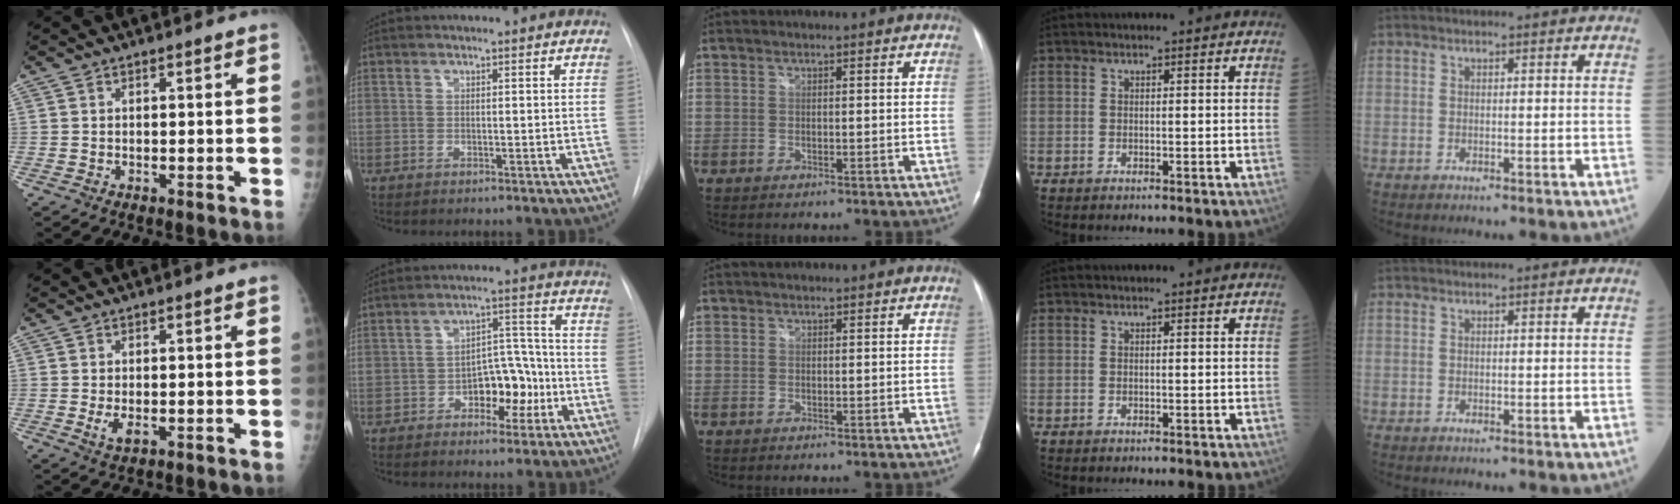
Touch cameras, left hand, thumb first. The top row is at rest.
{"thumb": {"total": 2.5, "force": [-0.3, 1.2, 2.1], "torque": [-0.040, -0.006, -0.002]}, "index": {"total": 7.7, "force": [-3.0, 4.4, 5.6], "torque": [-0.076, 0.027, -0.044]}, "middle": {"total": 0.9, "force": [0.6, 0.5, 0.2], "torque": [-0.006, 0.013, 0.011]}}